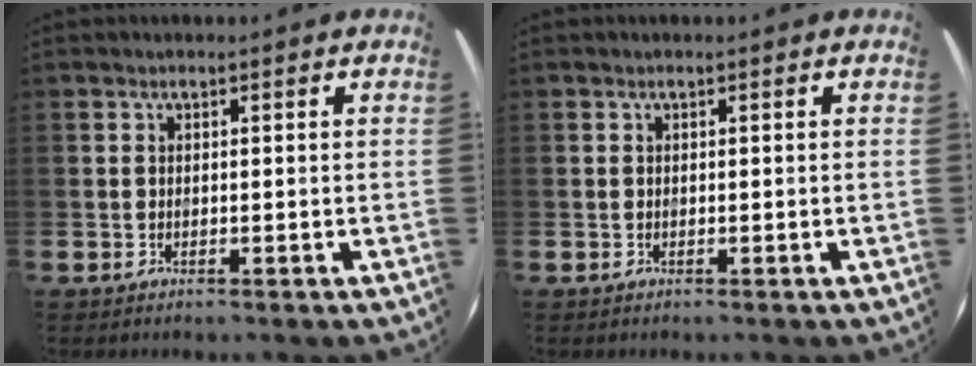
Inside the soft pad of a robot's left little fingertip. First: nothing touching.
{"total": 0.0}